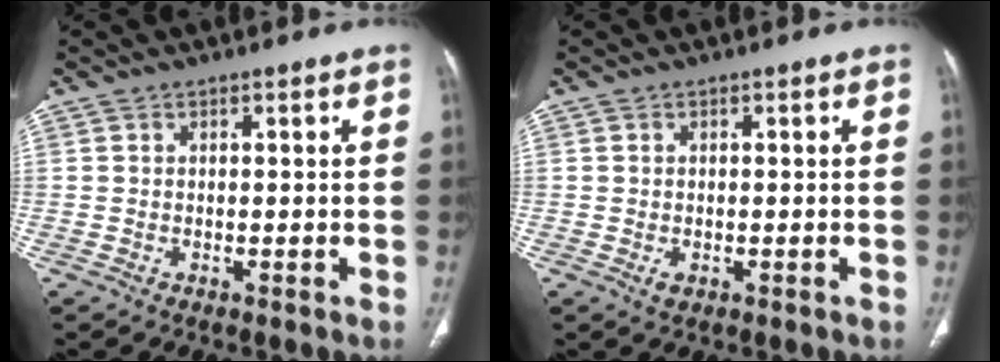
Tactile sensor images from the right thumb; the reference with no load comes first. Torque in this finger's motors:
{"motor_torque": [-0.52, -0.07, 0.07, 0.48, -0.02]}